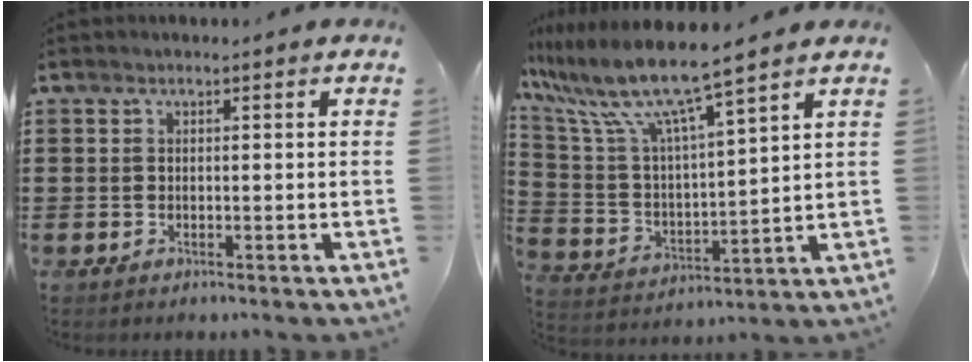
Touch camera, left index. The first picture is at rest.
{"total": 9.4, "force": [7.8, 0.0, 5.2], "torque": [-0.142, -0.055, 0.126]}